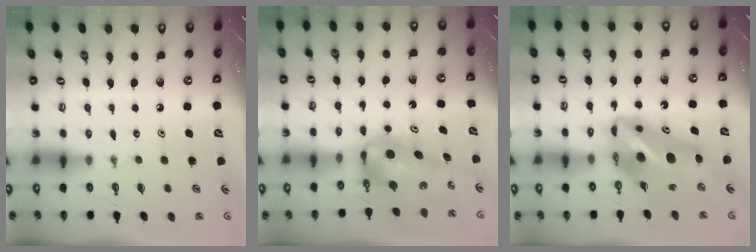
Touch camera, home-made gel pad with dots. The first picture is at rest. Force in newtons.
{"total": 8.4, "press": 7.5, "slide": 3.9}
{"total": 12.6, "press": 12.6, "slide": 1.0}